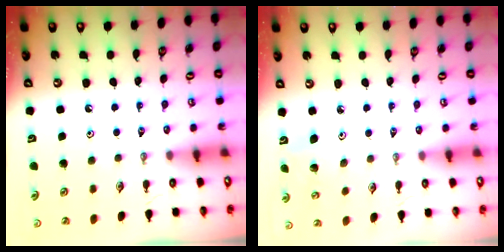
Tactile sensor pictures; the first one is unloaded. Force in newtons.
{"total": 4.7, "press": 4.7, "slide": 0.7}